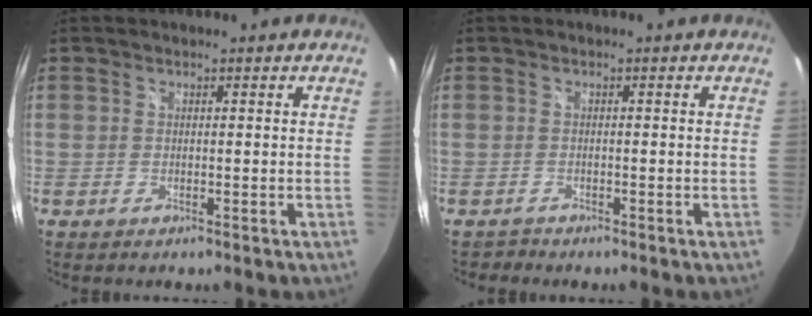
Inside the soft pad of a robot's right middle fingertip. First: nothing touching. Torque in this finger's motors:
{"motor_torque": [-0.24, -0.28, -0.03, -0.03]}